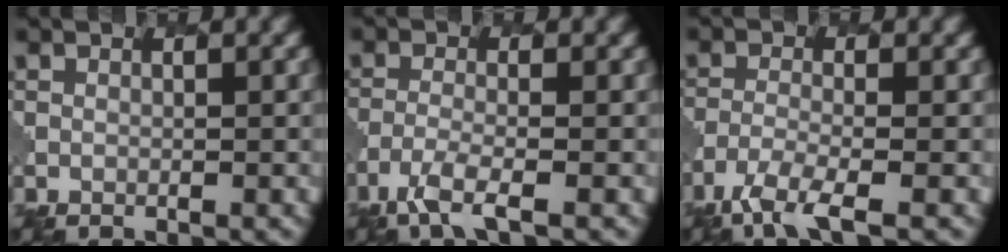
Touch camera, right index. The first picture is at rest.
{"total": 3.3, "force": [-2.2, 0.6, 2.4], "torque": [-0.052, -0.006, -0.054]}
{"total": 4.4, "force": [-3.1, 0.9, 3.1], "torque": [-0.065, -0.011, -0.068]}